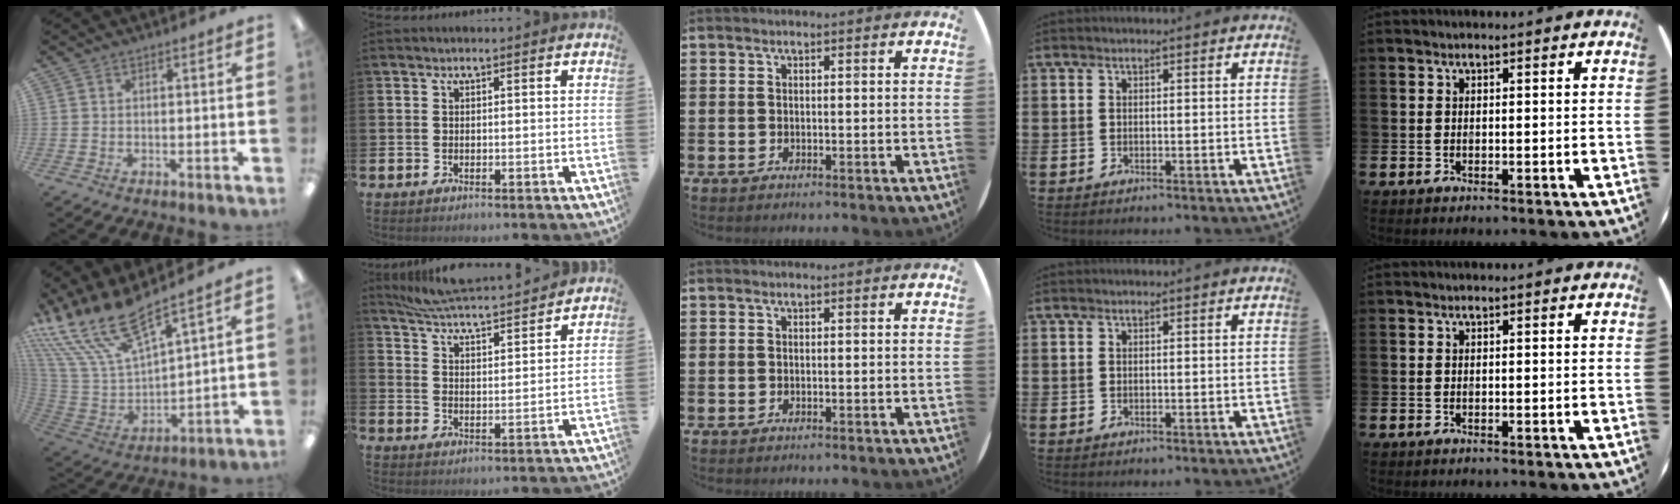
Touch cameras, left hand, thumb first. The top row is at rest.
{"thumb": {"total": 18.0, "force": [14.1, 4.8, 10.2], "torque": [-0.262, -0.101, 0.250]}, "index": {"total": 5.6, "force": [5.5, 0.1, 1.0], "torque": [-0.044, -0.046, 0.093]}}